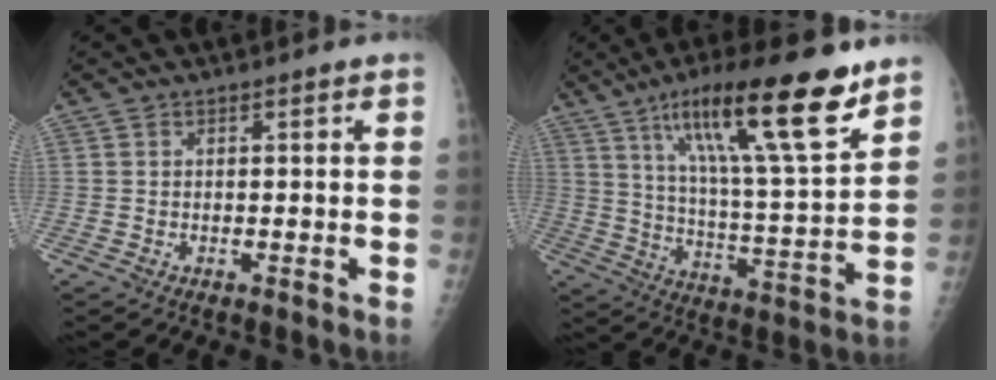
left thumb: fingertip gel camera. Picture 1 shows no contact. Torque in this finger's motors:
{"motor_torque": [0.93, 0.06, 1.68, -1.10, 0.44]}